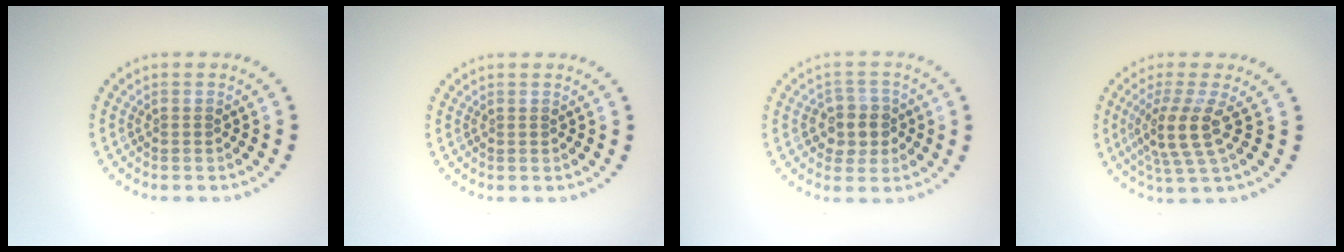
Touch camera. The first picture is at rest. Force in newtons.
{"total": 0.0}
{"total": 2.8, "press": 2.7, "slide": 0.8}
{"total": 3.9, "press": 2.9, "slide": 2.6}